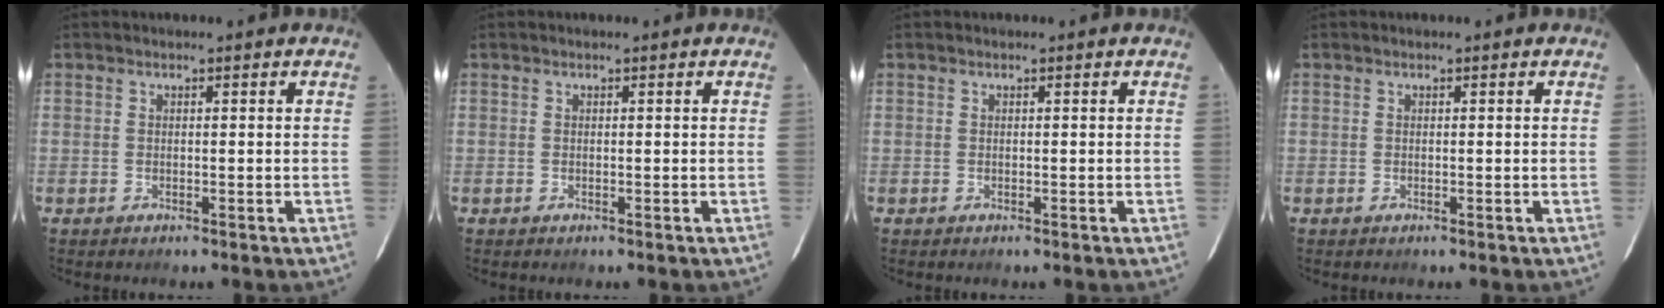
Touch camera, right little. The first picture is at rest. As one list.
[{"total": 0.0}, {"total": 0.0}, {"total": 0.0}]